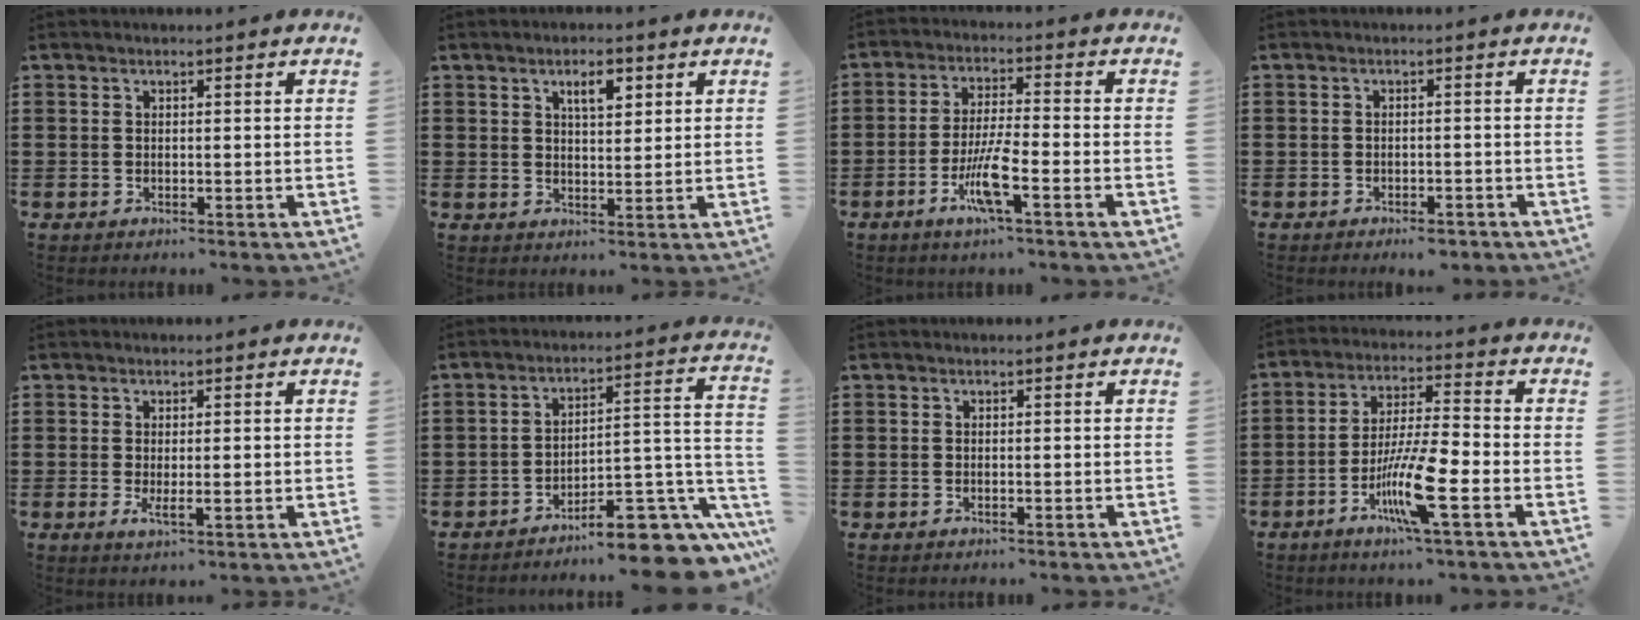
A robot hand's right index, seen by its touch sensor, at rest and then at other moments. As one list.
[{"total": 3.6, "force": [1.9, 1.4, 2.7], "torque": [-0.044, 0.001, 0.029]}, {"total": 7.7, "force": [-3.4, 0.9, 6.8], "torque": [-0.143, -0.013, -0.067]}, {"total": 1.4, "force": [-1.0, 0.5, 0.8], "torque": [-0.017, -0.003, -0.018]}, {"total": 2.7, "force": [-0.2, 0.7, 2.6], "torque": [-0.052, -0.005, -0.006]}, {"total": 10.1, "force": [-8.2, 2.7, 5.3], "torque": [-0.045, 0.016, -0.156]}, {"total": 0.0}, {"total": 10.3, "force": [-4.0, 1.4, 9.4], "torque": [-0.186, -0.010, -0.077]}]